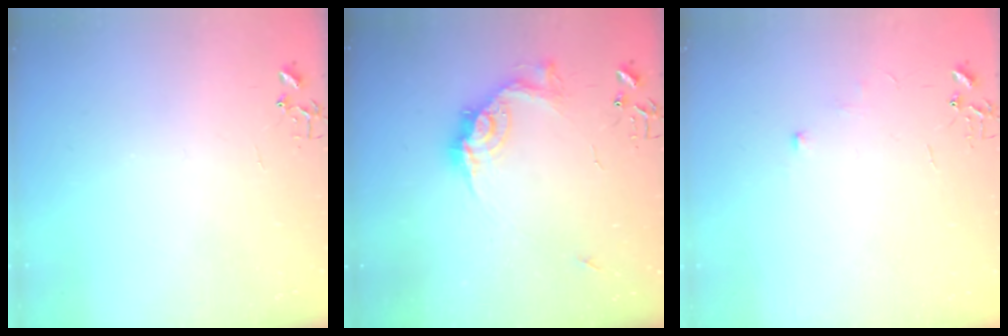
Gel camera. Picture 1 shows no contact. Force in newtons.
{"total": 14.2, "press": 14.2, "slide": 1.3}
{"total": 5.4, "press": 5.3, "slide": 0.7}